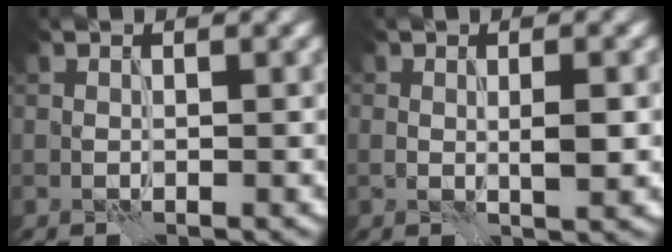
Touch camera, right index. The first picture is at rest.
{"total": 1.7, "force": [0.0, 0.4, 1.6], "torque": [-0.022, -0.004, 0.000]}